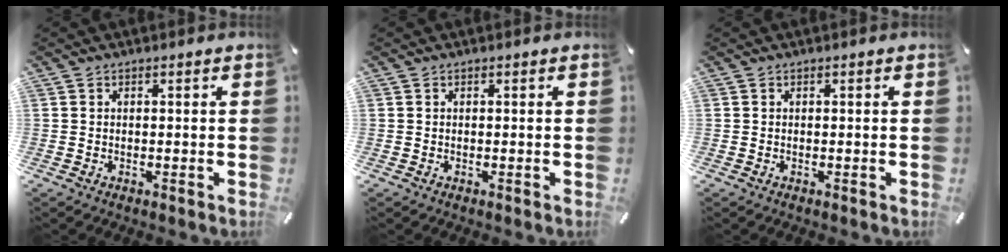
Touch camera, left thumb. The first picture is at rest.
{"total": 0.0}
{"total": 0.0}